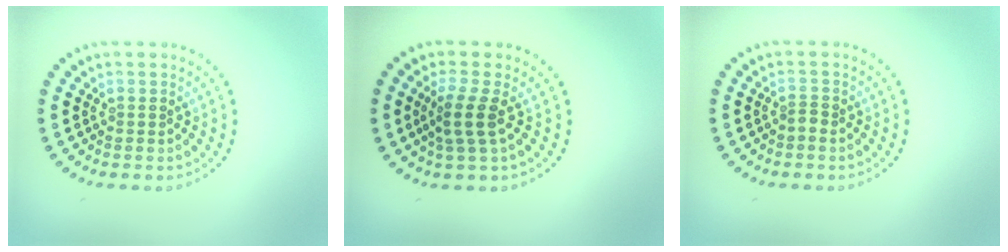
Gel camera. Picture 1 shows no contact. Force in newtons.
{"total": 2.6, "press": 2.0, "slide": 1.6}
{"total": 0.9, "press": 0.6, "slide": 0.7}